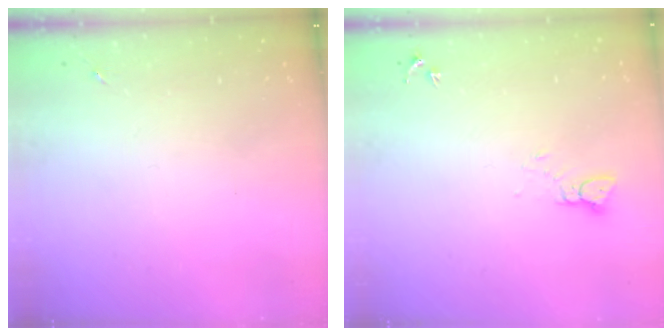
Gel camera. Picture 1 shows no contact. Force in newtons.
{"total": 2.6, "press": 2.6, "slide": 0.1}